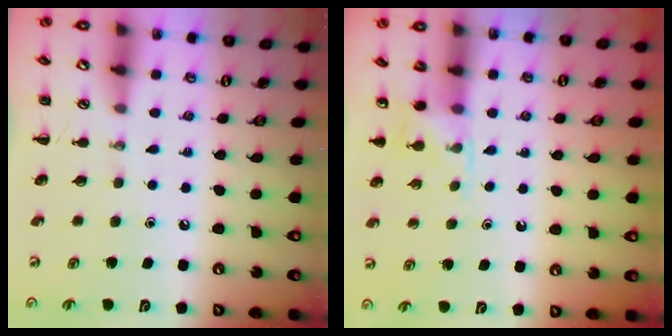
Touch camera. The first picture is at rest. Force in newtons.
{"total": 6.0, "press": 5.8, "slide": 1.5}